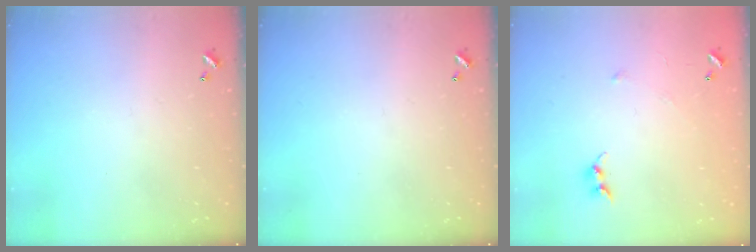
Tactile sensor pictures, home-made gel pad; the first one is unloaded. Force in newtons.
{"total": 0.0}
{"total": 6.1, "press": 6.1, "slide": 0.5}